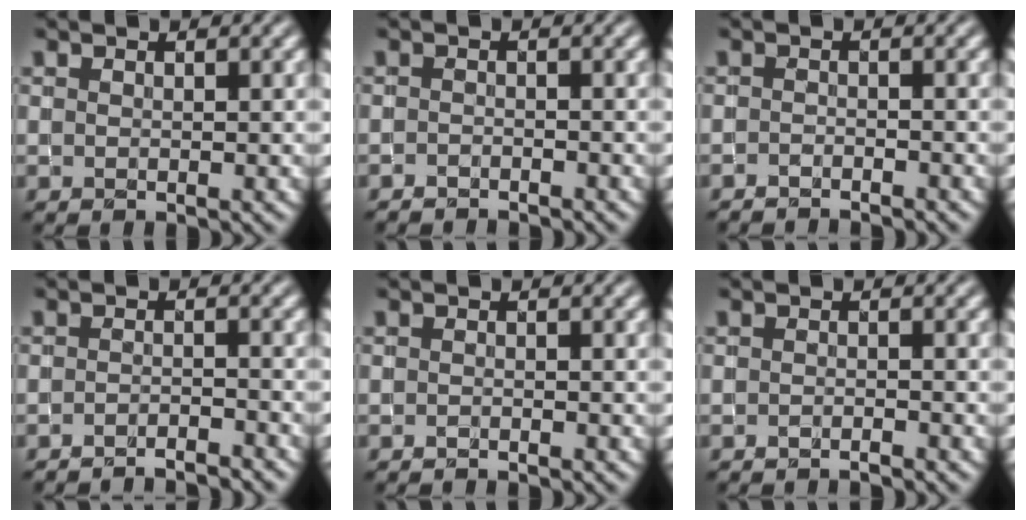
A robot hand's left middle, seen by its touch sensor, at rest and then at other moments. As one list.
[{"total": 1.7, "force": [-1.7, 0.2, 0.2], "torque": [-0.001, -0.007, -0.030]}, {"total": 2.0, "force": [-2.0, 0.2, 0.3], "torque": [-0.002, -0.008, -0.033]}, {"total": 3.1, "force": [-3.0, 0.2, 1.0], "torque": [-0.008, 0.003, -0.043]}, {"total": 0.7, "force": [-0.7, 0.0, 0.1], "torque": [-0.001, -0.002, -0.013]}, {"total": 1.1, "force": [-1.0, 0.0, 0.3], "torque": [-0.004, -0.002, -0.020]}]